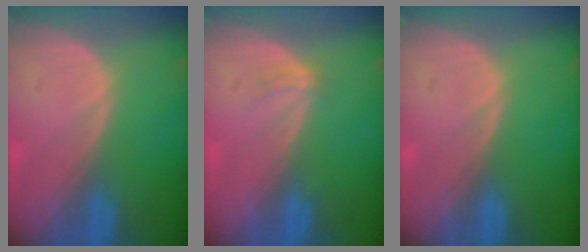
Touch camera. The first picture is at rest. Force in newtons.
{"total": 1.5, "press": 1.1, "slide": 1.0}
{"total": 0.0}